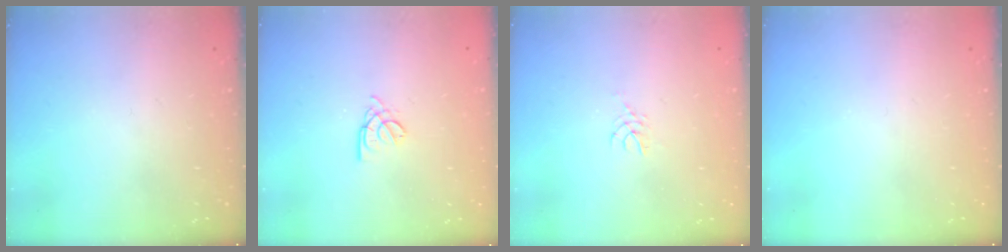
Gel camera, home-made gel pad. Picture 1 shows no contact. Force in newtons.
{"total": 2.6, "press": 2.5, "slide": 0.5}
{"total": 4.1, "press": 4.0, "slide": 0.5}
{"total": 0.0}